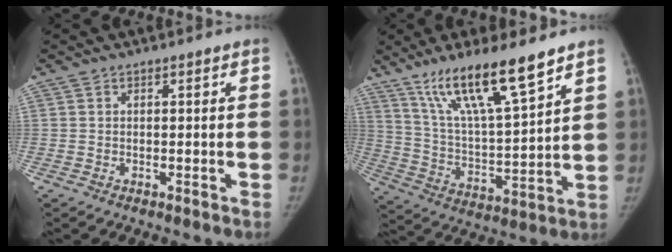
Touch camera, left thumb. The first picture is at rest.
{"total": 17.3, "force": [11.9, 2.7, 12.4], "torque": [-0.208, -0.058, 0.223]}